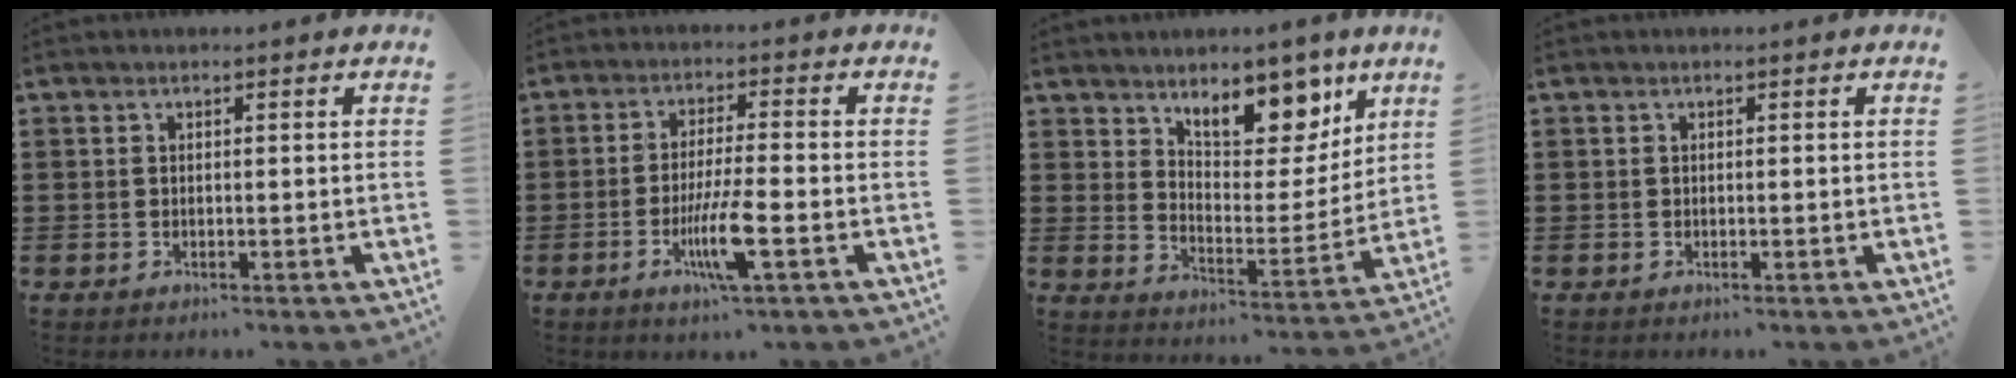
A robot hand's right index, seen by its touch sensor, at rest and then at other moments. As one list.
[{"total": 7.5, "force": [-2.8, 0.8, 6.9], "torque": [-0.137, -0.018, -0.053]}, {"total": 11.3, "force": [8.6, 5.0, 5.4], "torque": [-0.092, -0.046, 0.154]}, {"total": 0.0}]